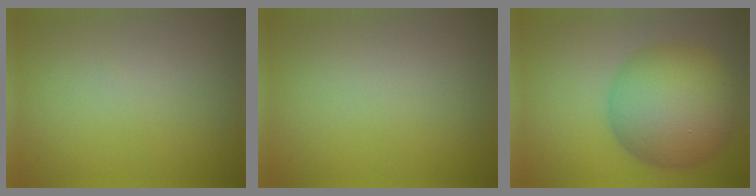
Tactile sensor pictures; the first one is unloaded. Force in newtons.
{"total": 0.0}
{"total": 10.7, "press": 10.7, "slide": 0.2}